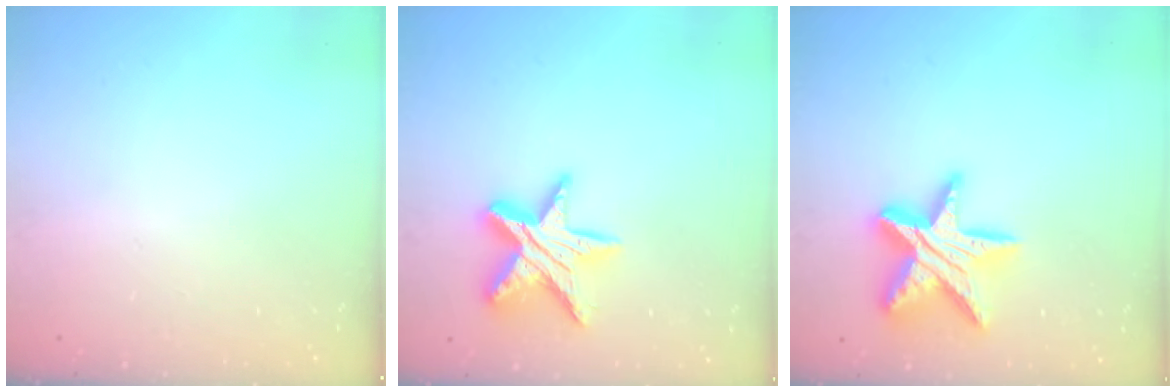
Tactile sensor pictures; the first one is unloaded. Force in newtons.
{"total": 16.4, "press": 16.4, "slide": 1.0}
{"total": 19.8, "press": 19.8, "slide": 1.6}